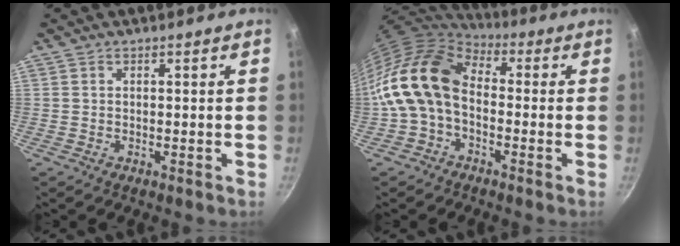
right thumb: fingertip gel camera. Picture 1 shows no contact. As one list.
[{"total": 14.7, "force": [-1.2, 9.9, 10.8], "torque": [-0.186, 0.035, -0.039]}]